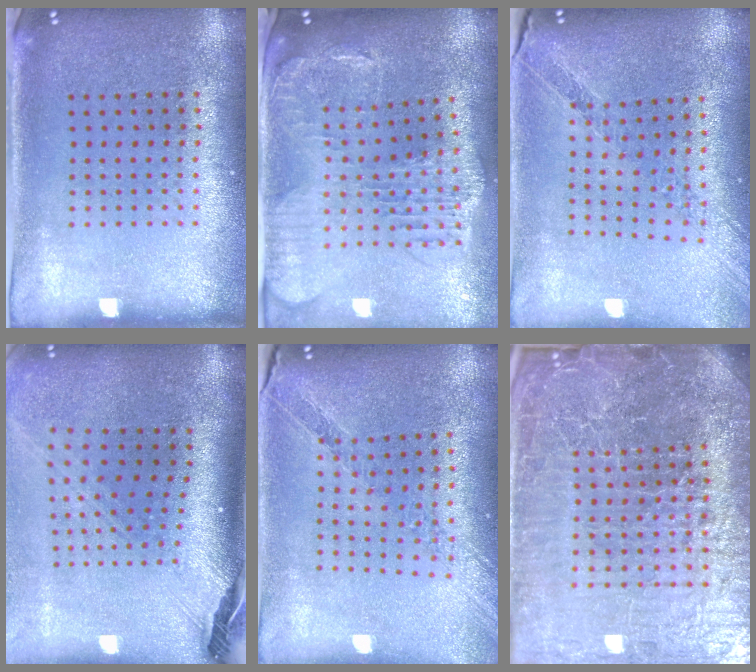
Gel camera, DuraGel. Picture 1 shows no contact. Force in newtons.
{"total": 2.1, "press": 1.9, "slide": 0.9}
{"total": 1.1, "press": 1.1, "slide": 0.1}
{"total": 2.9, "press": 2.0, "slide": 2.0}
{"total": 1.0, "press": 1.0, "slide": 0.0}
{"total": 7.6, "press": 6.6, "slide": 3.8}